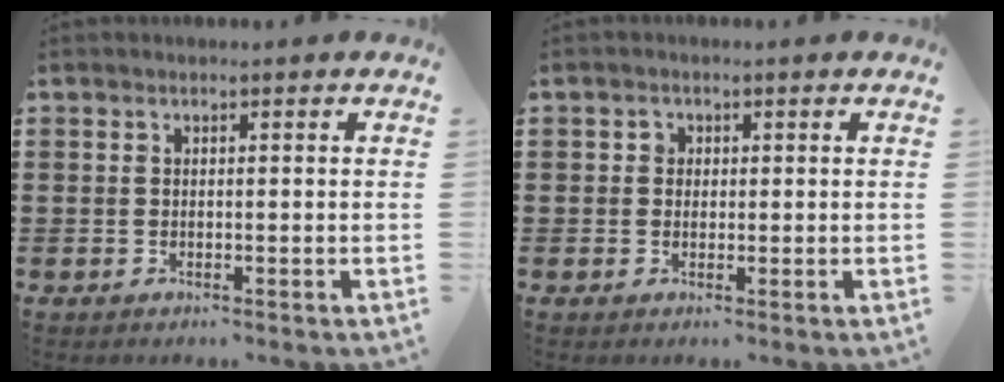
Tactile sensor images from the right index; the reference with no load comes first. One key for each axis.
{"total": 1.2, "fx": 0.2, "fy": 1.1, "fz": 0.4, "tx": -0.011, "ty": 0.006, "tz": 0.003}